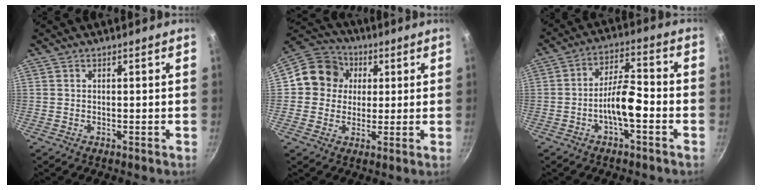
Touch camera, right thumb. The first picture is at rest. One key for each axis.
{"total": 11.0, "fx": 1.5, "fy": 10.2, "fz": 3.8, "tx": -0.045, "ty": 0.014, "tz": 0.017}
{"total": 8.8, "fx": -2.6, "fy": 3.2, "fz": 7.8, "tx": -0.134, "ty": 0.034, "tz": -0.049}